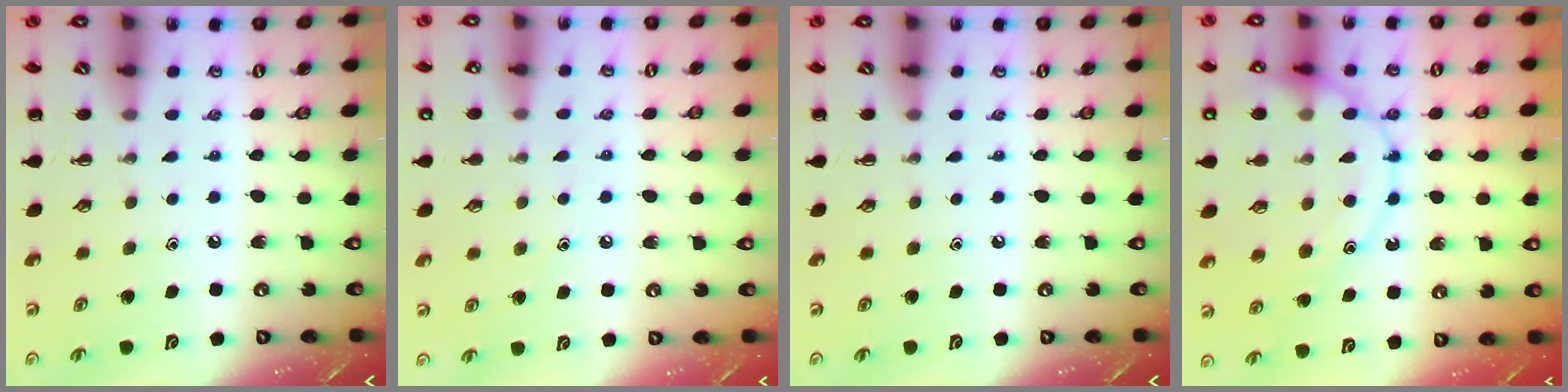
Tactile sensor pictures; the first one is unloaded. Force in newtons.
{"total": 5.2, "press": 5.0, "slide": 1.4}
{"total": 0.0}
{"total": 18.3, "press": 18.2, "slide": 2.1}